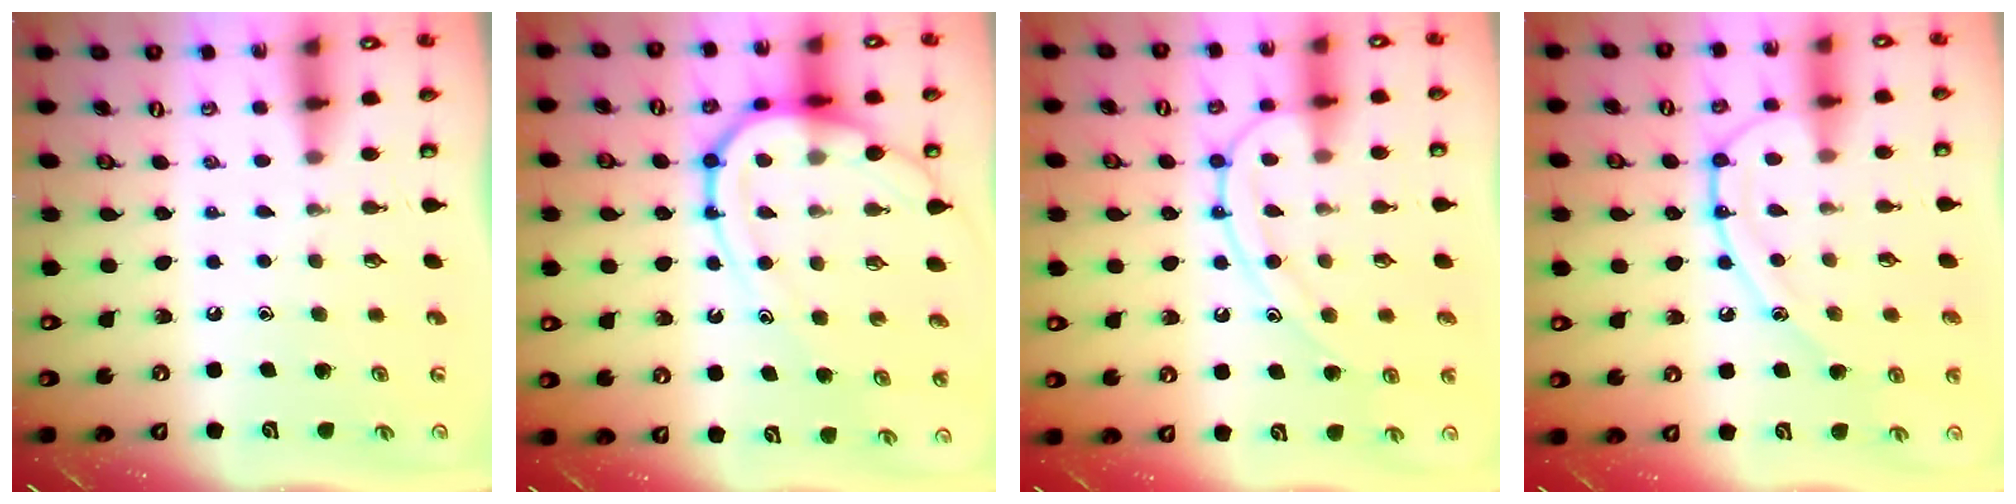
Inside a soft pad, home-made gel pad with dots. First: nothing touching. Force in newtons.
{"total": 13.4, "press": 13.3, "slide": 1.3}
{"total": 11.9, "press": 11.9, "slide": 0.8}
{"total": 10.8, "press": 10.8, "slide": 0.4}